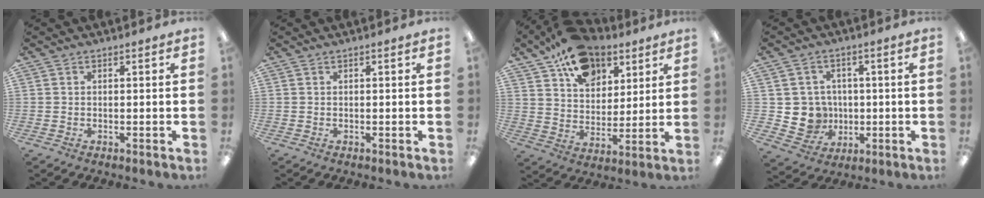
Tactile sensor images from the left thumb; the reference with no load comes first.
{"total": 0.0}
{"total": 15.2, "force": [9.8, 9.8, 6.3], "torque": [-0.104, -0.051, 0.184]}
{"total": 7.3, "force": [0.0, 7.3, 1.1], "torque": [-0.033, 0.007, 0.011]}